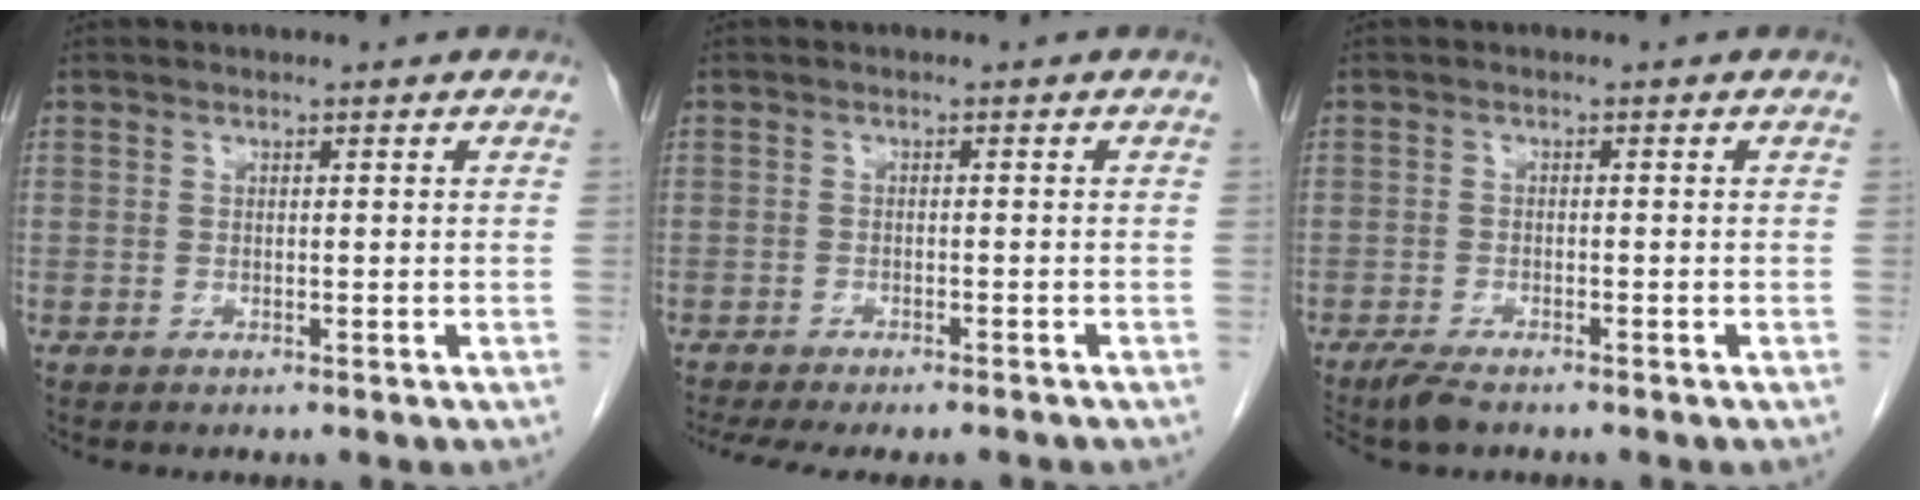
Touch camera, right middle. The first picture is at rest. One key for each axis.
{"total": 11.1, "fx": -9.6, "fy": 2.5, "fz": 4.9, "tx": -0.080, "ty": -0.009, "tz": -0.127}
{"total": 3.9, "fx": -3.2, "fy": 0.9, "fz": 2.1, "tx": -0.043, "ty": -0.010, "tz": -0.053}